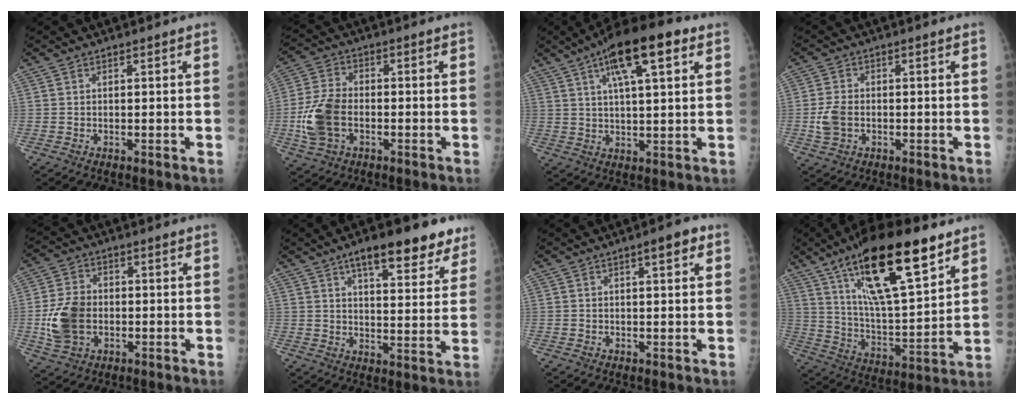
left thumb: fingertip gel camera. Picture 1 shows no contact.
{"total": 9.9, "force": [-2.5, 6.5, 7.0], "torque": [-0.146, 0.012, -0.049]}
{"total": 14.0, "force": [6.6, 4.2, 11.6], "torque": [-0.175, 0.002, 0.102]}
{"total": 4.5, "force": [-1.1, 3.2, 3.0], "torque": [-0.066, 0.007, -0.020]}
{"total": 9.9, "force": [-1.5, 7.3, 6.5], "torque": [-0.119, 0.006, -0.025]}
{"total": 11.3, "force": [7.3, 4.0, 7.6], "torque": [-0.074, -0.029, 0.102]}
{"total": 3.5, "force": [1.5, 1.1, 2.9], "torque": [-0.034, 0.000, 0.017]}
{"total": 24.5, "force": [13.9, 7.2, 18.9], "torque": [-0.302, -0.045, 0.244]}